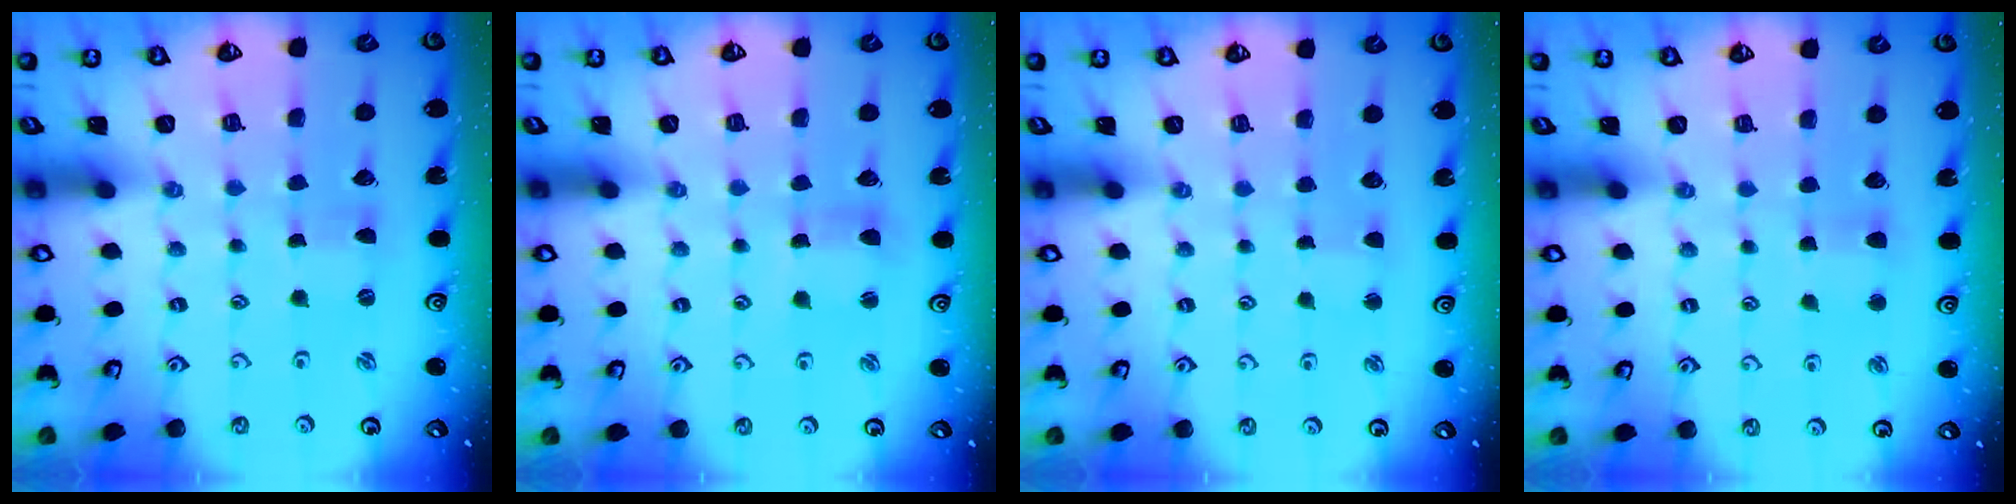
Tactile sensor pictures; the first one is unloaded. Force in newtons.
{"total": 3.3, "press": 3.2, "slide": 0.3}
{"total": 1.7, "press": 1.7, "slide": 0.1}
{"total": 2.8, "press": 2.8, "slide": 0.5}